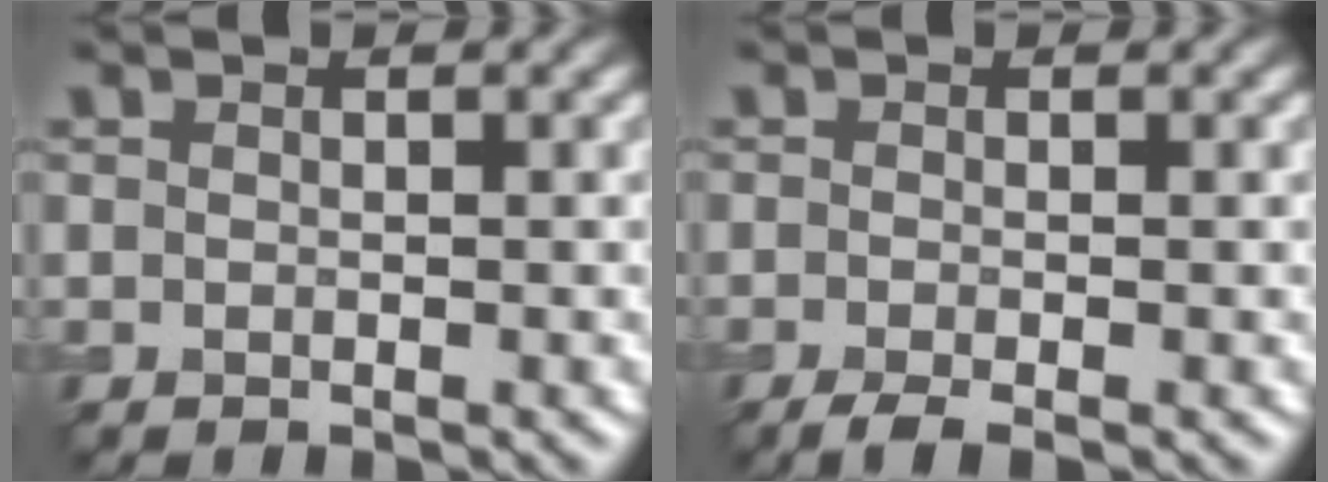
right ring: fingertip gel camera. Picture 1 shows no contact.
{"total": 2.1, "force": [-1.4, 0.4, 1.5], "torque": [-0.030, -0.007, -0.032]}